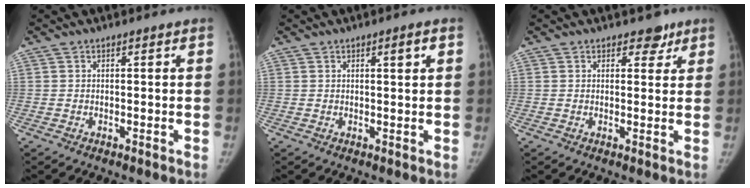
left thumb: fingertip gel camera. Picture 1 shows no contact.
{"total": 2.2, "force": [0.9, 0.3, 2.0], "torque": [-0.028, -0.002, 0.014]}
{"total": 2.7, "force": [1.8, 1.7, 0.9], "torque": [0.012, -0.010, 0.022]}